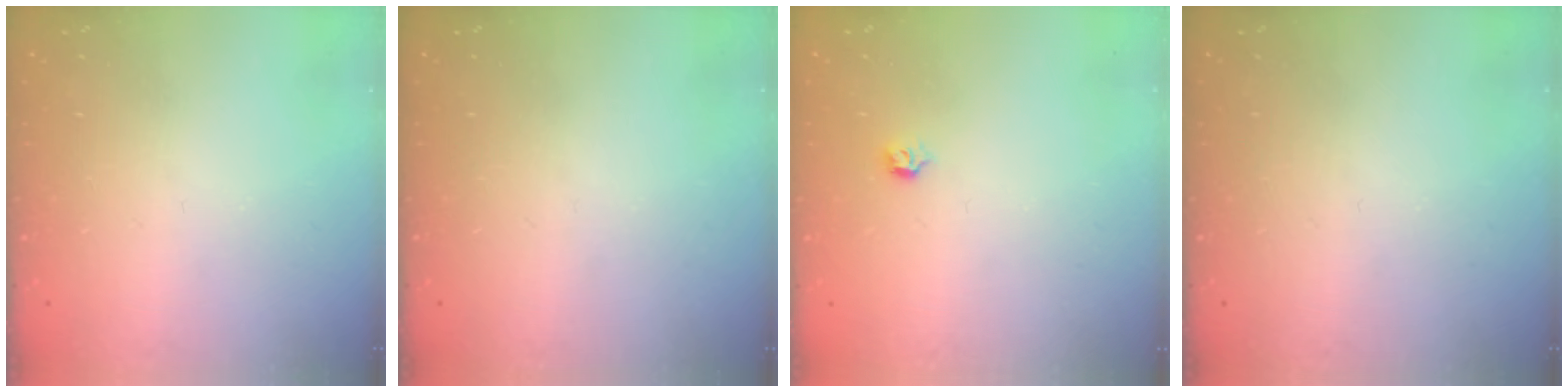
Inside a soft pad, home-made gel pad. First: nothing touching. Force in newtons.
{"total": 0.0}
{"total": 2.8, "press": 2.7, "slide": 0.8}
{"total": 0.0}